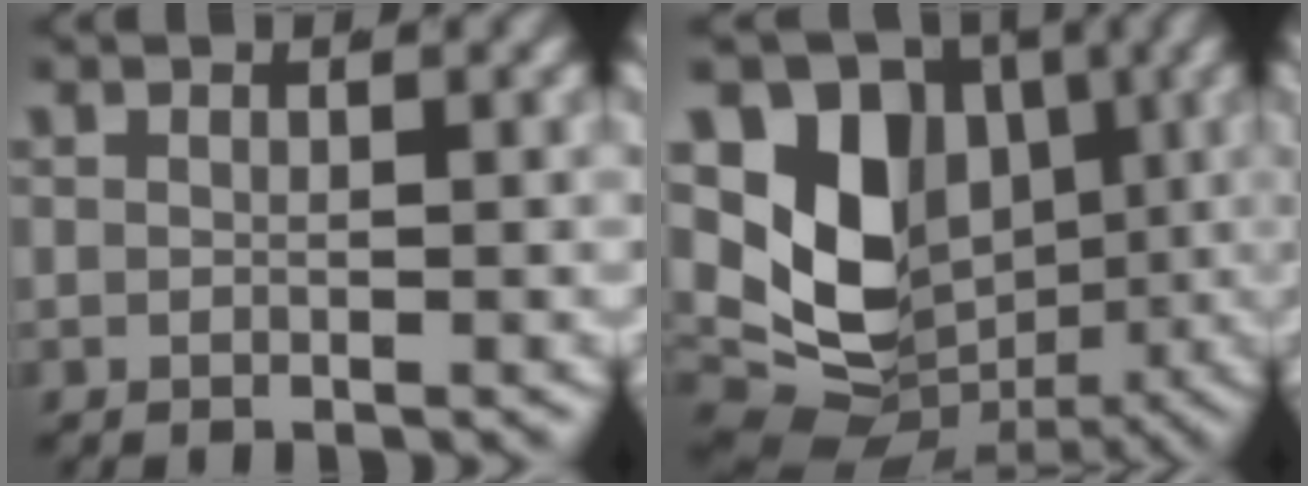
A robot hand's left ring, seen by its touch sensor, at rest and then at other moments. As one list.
[{"total": 15.9, "force": [0.7, 12.5, 9.8], "torque": [-0.173, -0.039, 0.018]}]